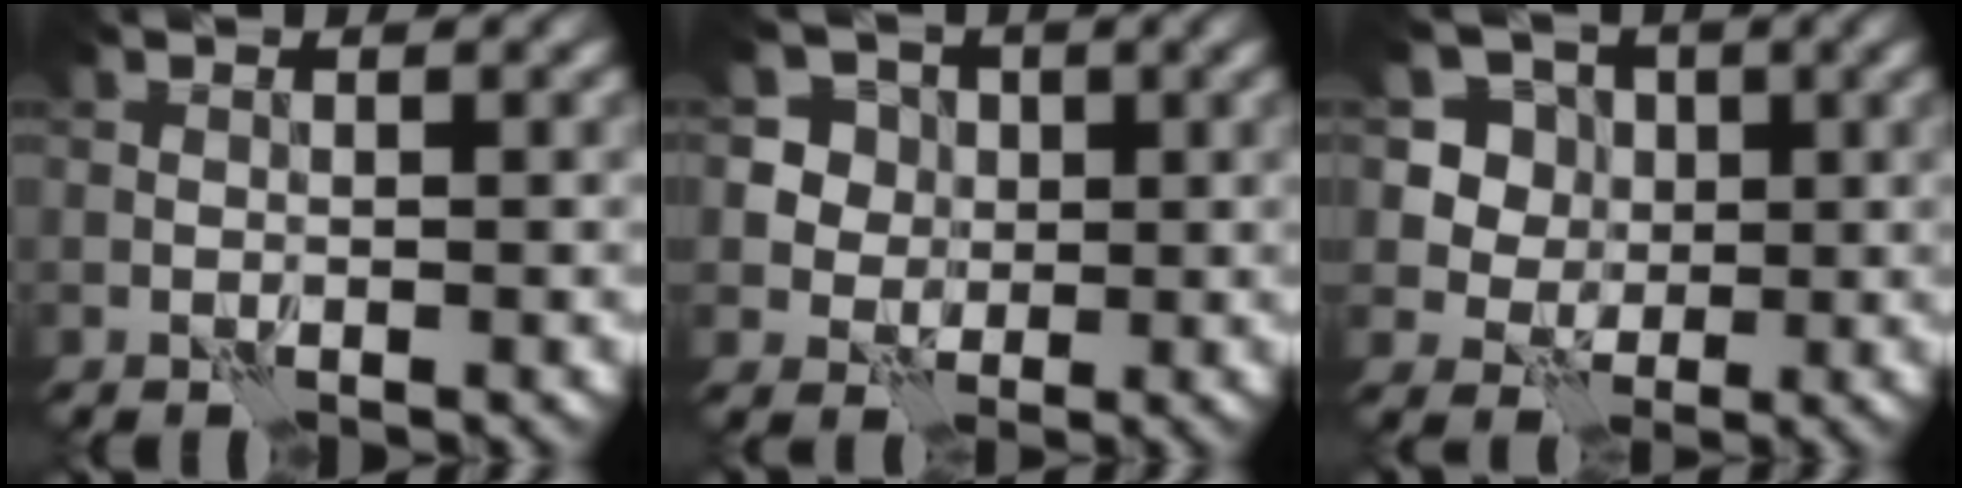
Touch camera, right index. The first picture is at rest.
{"total": 5.5, "force": [2.1, 4.7, 1.7], "torque": [-0.025, 0.003, 0.027]}
{"total": 5.1, "force": [1.5, 4.5, 1.8], "torque": [-0.038, -0.007, 0.026]}